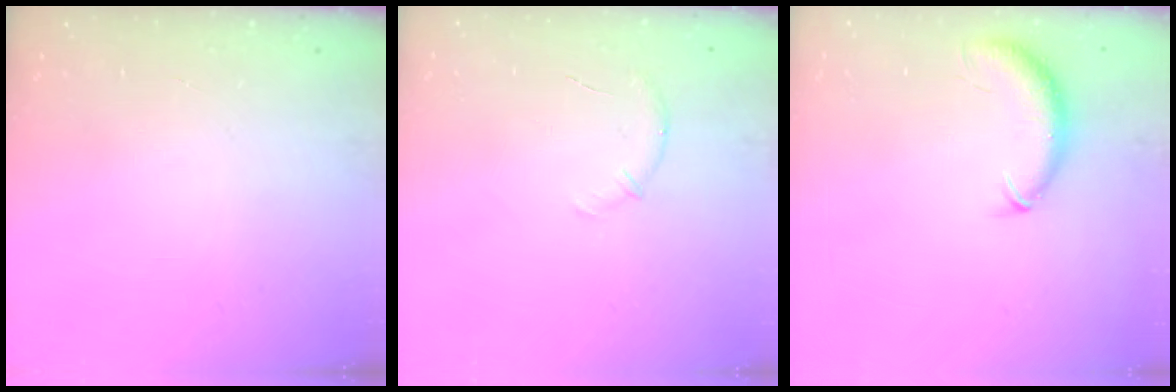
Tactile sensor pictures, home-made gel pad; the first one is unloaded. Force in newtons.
{"total": 6.9, "press": 6.7, "slide": 1.8}
{"total": 8.7, "press": 8.6, "slide": 1.6}